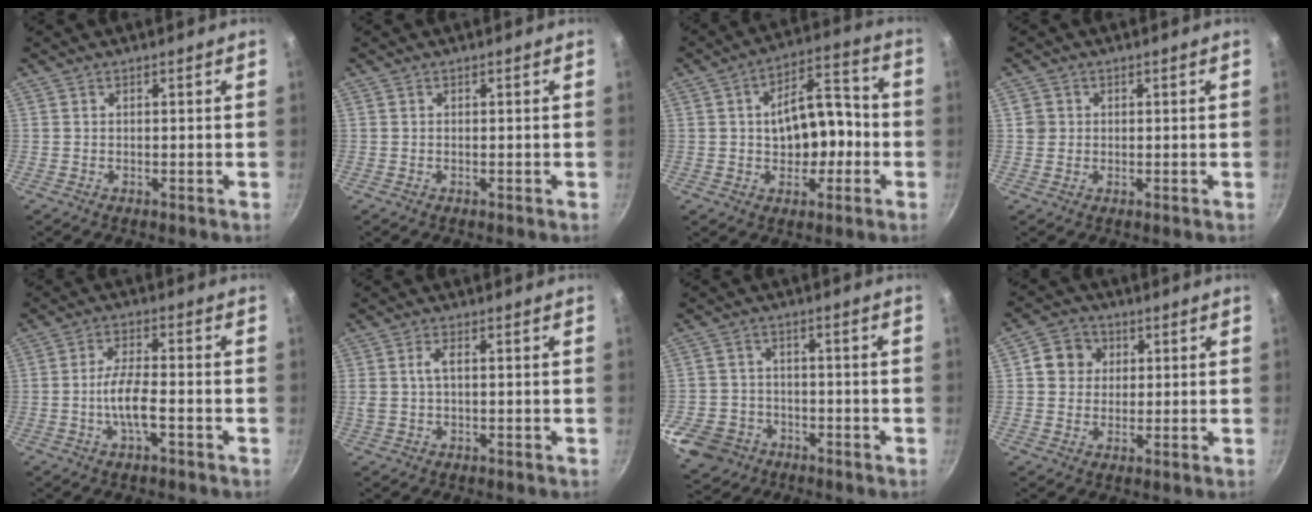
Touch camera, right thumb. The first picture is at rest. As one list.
[{"total": 0.0}, {"total": 12.8, "force": [-0.8, 7.6, 10.3], "torque": [-0.119, 0.040, -0.015]}, {"total": 2.1, "force": [0.4, 2.0, 0.4], "torque": [0.004, 0.002, 0.006]}, {"total": 6.4, "force": [-1.9, 2.2, 5.7], "torque": [-0.114, 0.021, -0.035]}, {"total": 2.8, "force": [0.5, 1.3, 2.5], "torque": [-0.059, 0.005, 0.010]}, {"total": 9.9, "force": [-4.8, 8.0, 3.3], "torque": [-0.069, 0.022, -0.078]}, {"total": 6.8, "force": [1.4, 6.1, 2.5], "torque": [-0.017, 0.004, 0.017]}]